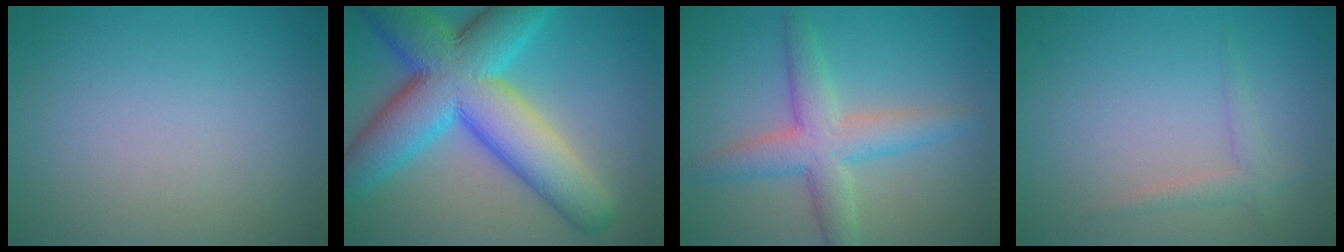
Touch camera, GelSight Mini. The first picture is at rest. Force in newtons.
{"total": 12.9, "press": 12.9, "slide": 0.4}
{"total": 5.0, "press": 5.0, "slide": 0.1}
{"total": 1.4, "press": 1.4, "slide": 0.1}